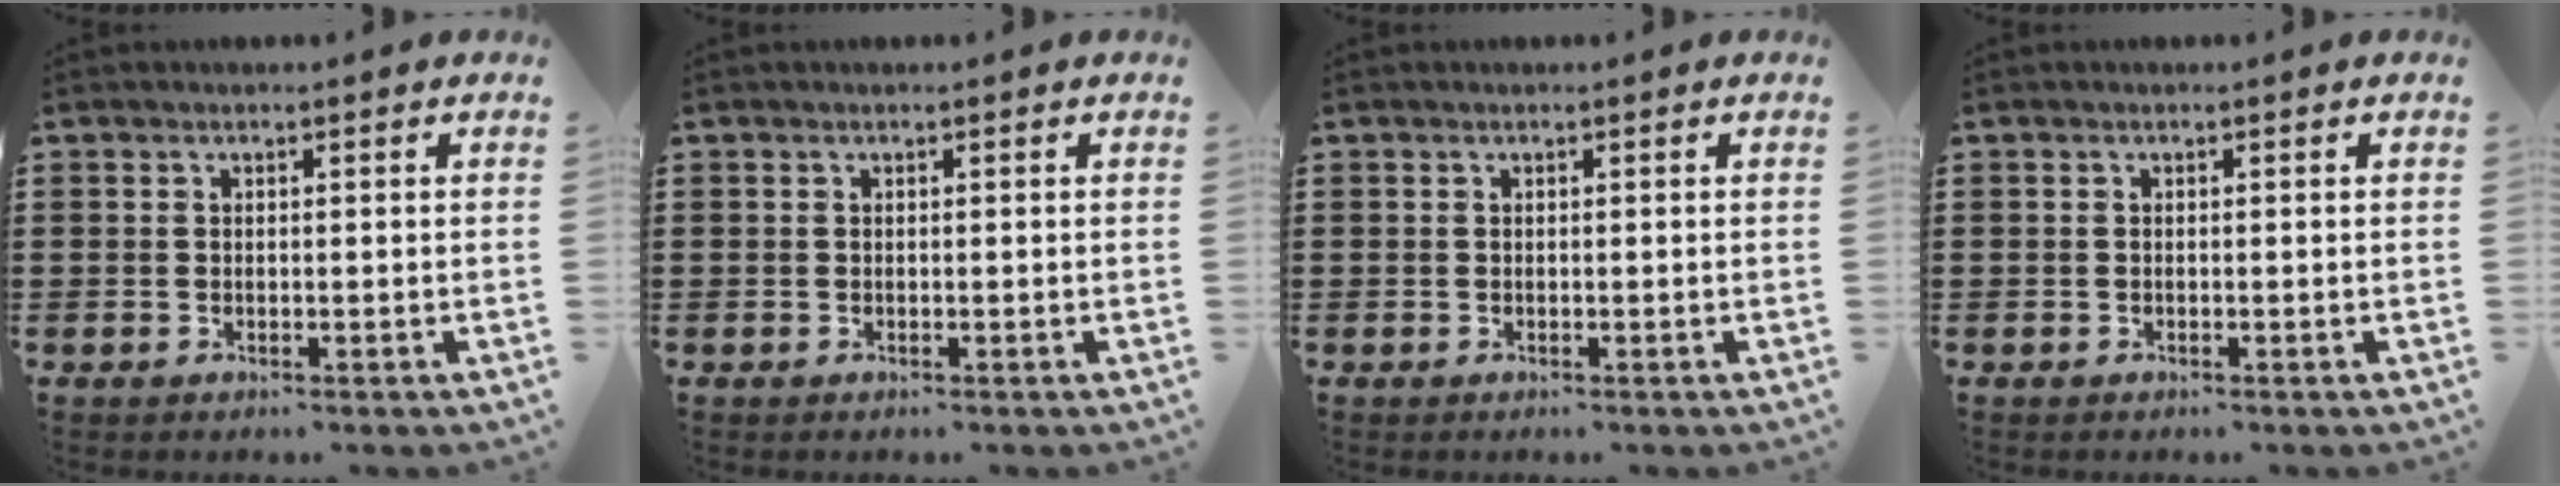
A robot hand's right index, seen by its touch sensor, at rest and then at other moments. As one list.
[{"total": 0.0}, {"total": 0.0}, {"total": 0.0}]